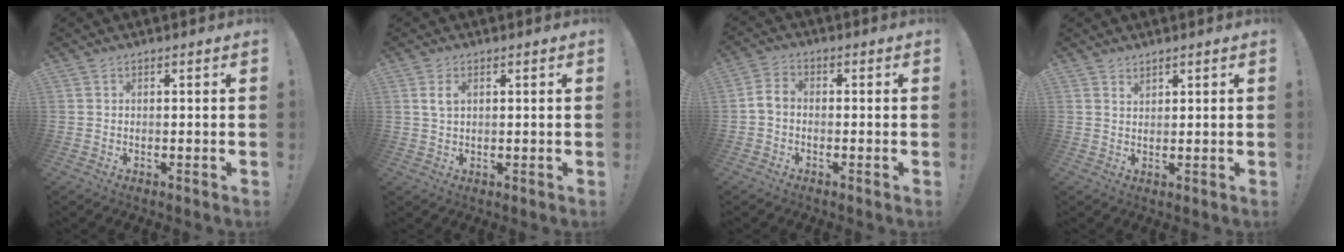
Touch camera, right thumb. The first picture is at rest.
{"total": 3.4, "force": [1.2, 1.9, 2.6], "torque": [-0.039, -0.002, 0.020]}
{"total": 3.9, "force": [-1.4, 2.5, 2.7], "torque": [-0.058, 0.010, -0.027]}
{"total": 1.6, "force": [1.5, 0.4, 0.3], "torque": [0.004, -0.014, 0.027]}